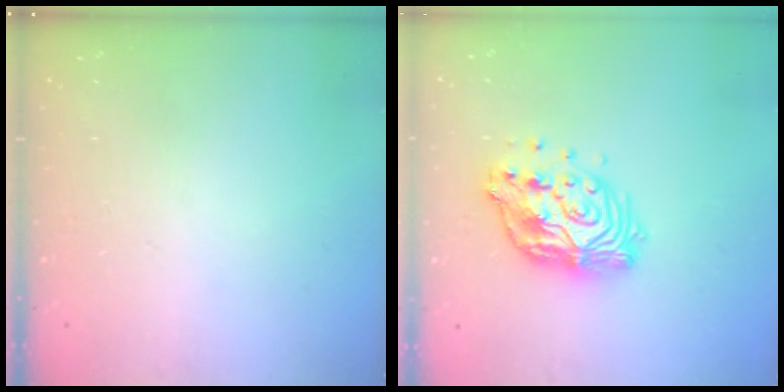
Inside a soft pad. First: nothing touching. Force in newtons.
{"total": 14.1, "press": 14.1, "slide": 1.1}